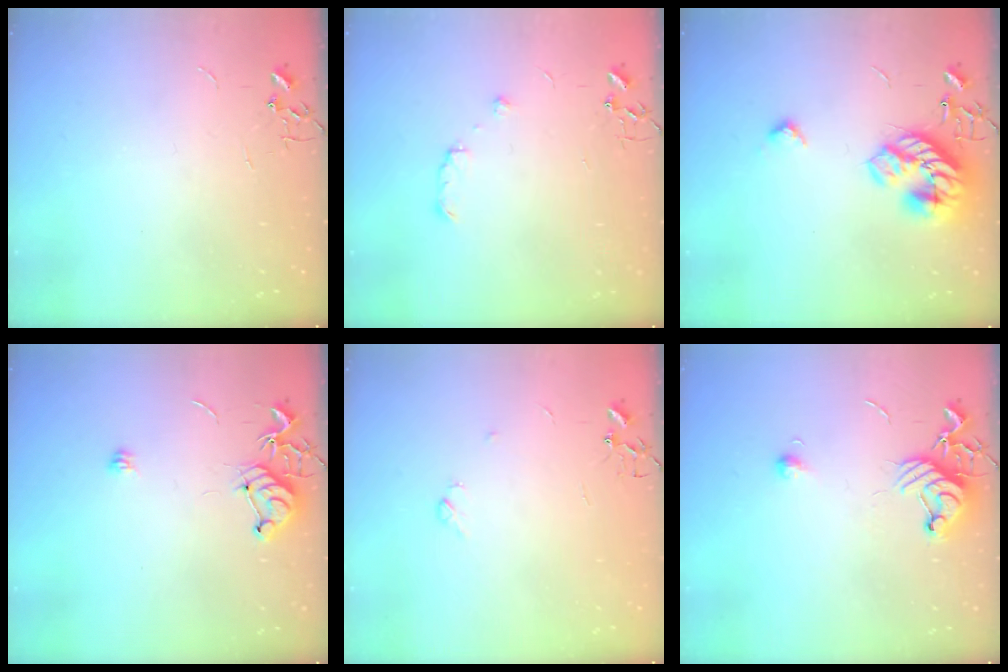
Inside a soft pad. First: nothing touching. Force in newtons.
{"total": 5.8, "press": 5.8, "slide": 0.8}
{"total": 17.4, "press": 17.4, "slide": 0.4}
{"total": 9.0, "press": 9.0, "slide": 0.6}
{"total": 3.6, "press": 3.5, "slide": 0.6}
{"total": 10.6, "press": 10.5, "slide": 1.2}